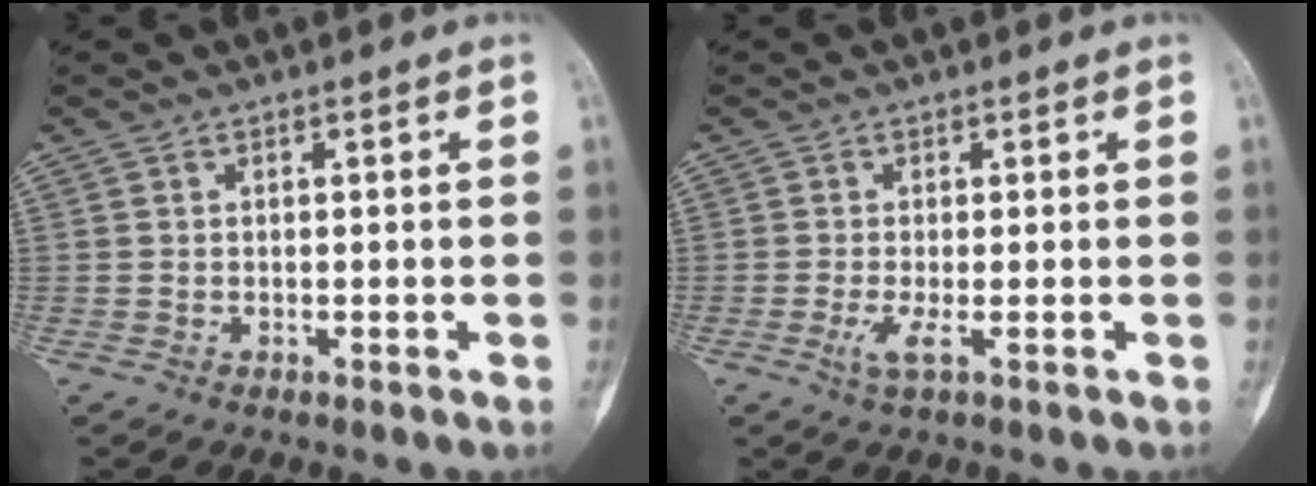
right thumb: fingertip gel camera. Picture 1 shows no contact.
{"total": 2.5, "force": [-0.7, 0.2, 2.3], "torque": [-0.062, -0.009, -0.018]}